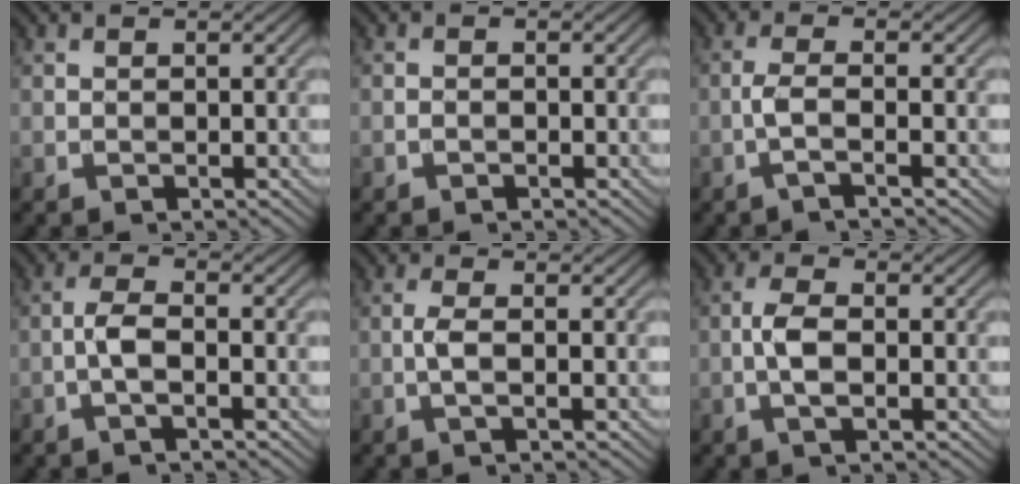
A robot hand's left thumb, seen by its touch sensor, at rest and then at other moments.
{"total": 0.7, "force": [-0.5, 0.3, 0.4], "torque": [-0.005, 0.001, -0.010]}
{"total": 2.9, "force": [-1.1, 0.4, 2.6], "torque": [-0.055, 0.009, -0.037]}
{"total": 3.1, "force": [-1.1, 0.8, 2.8], "torque": [-0.062, 0.007, -0.030]}
{"total": 2.3, "force": [-0.4, 0.4, 2.2], "torque": [-0.051, 0.005, -0.013]}
{"total": 3.7, "force": [-0.7, 1.3, 3.4], "torque": [-0.077, 0.003, -0.021]}